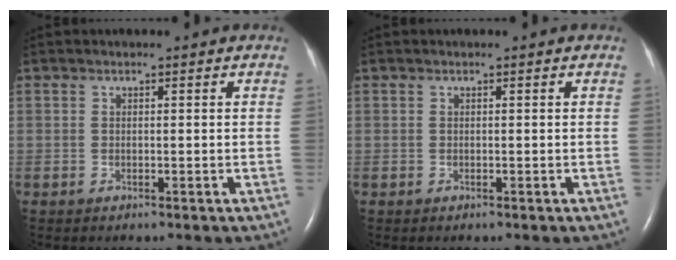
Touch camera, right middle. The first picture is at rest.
{"total": 0.0}